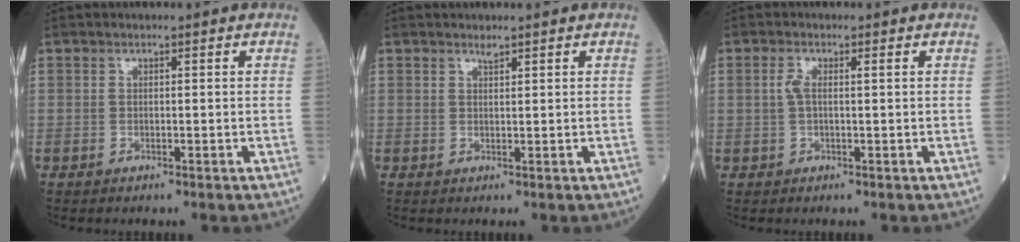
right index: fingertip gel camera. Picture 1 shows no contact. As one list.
[{"total": 0.9, "force": [0.8, 0.0, 0.3], "torque": [-0.011, -0.003, 0.015]}, {"total": 2.1, "force": [0.4, 0.6, 2.0], "torque": [-0.049, 0.011, 0.008]}]